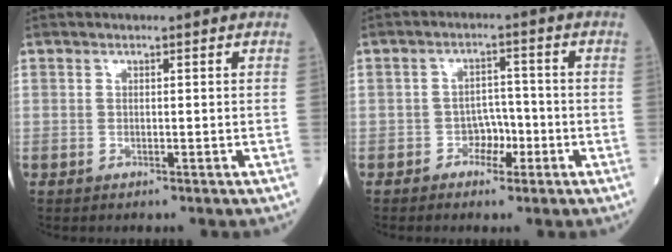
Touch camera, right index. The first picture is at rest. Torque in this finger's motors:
{"motor_torque": [-0.20, 0.05, -0.08, -0.01]}